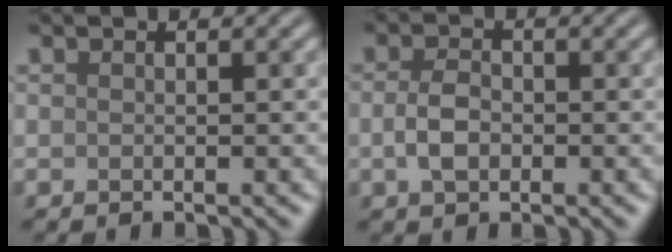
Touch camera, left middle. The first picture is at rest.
{"total": 2.6, "force": [-0.5, 1.6, 2.0], "torque": [-0.047, 0.003, -0.011]}